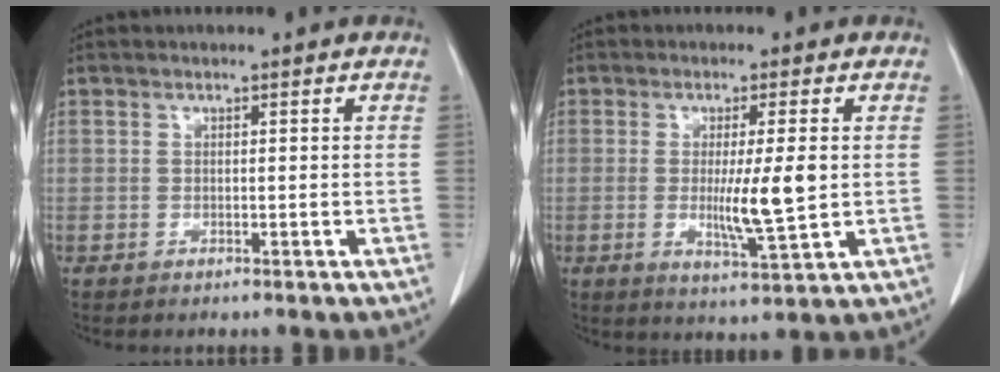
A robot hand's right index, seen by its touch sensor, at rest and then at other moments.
{"total": 7.4, "force": [-0.1, 0.1, 7.4], "torque": [-0.127, -0.019, 0.000]}